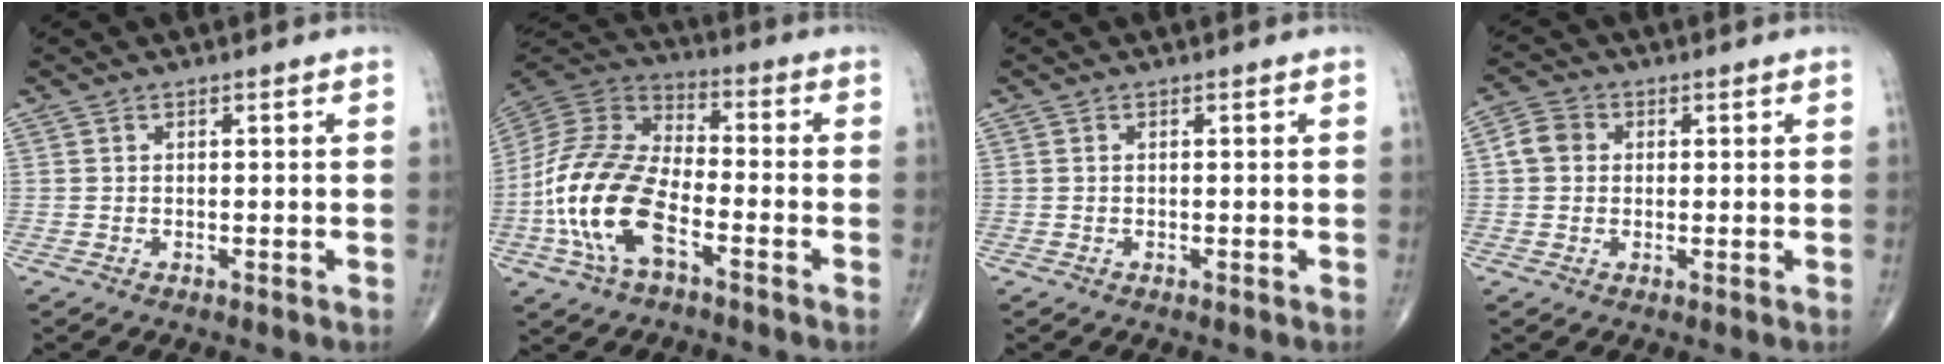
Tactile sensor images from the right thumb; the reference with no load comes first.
{"total": 18.0, "force": [-6.3, 8.9, 14.4], "torque": [-0.300, 0.034, -0.123]}
{"total": 0.0}
{"total": 4.4, "force": [0.4, 3.8, 2.1], "torque": [-0.031, 0.011, 0.001]}